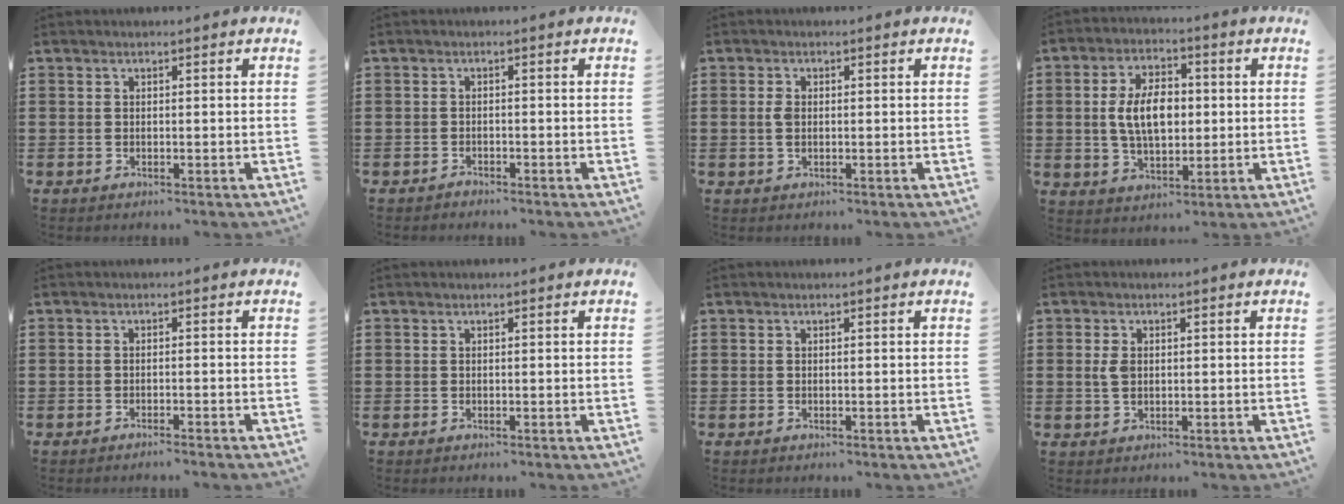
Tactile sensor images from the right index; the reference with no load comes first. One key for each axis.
{"total": 0.9, "fx": -0.8, "fy": 0.2, "fz": 0.0, "tx": -0.003, "ty": 0.002, "tz": -0.018}
{"total": 1.9, "fx": 0.0, "fy": 1.0, "fz": 1.6, "tx": -0.042, "ty": 0.001, "tz": -0.004}
{"total": 8.1, "fx": 0.2, "fy": 4.5, "fz": 6.7, "tx": -0.135, "ty": 0.003, "tz": -0.007}
{"total": 1.2, "fx": -1.1, "fy": -0.3, "fz": 0.3, "tx": -0.005, "ty": -0.001, "tz": -0.022}
{"total": 0.0}
{"total": 0.0}
{"total": 2.5, "fx": 0.3, "fy": 1.5, "fz": 2.0, "tx": -0.051, "ty": 0.003, "tz": 0.001}